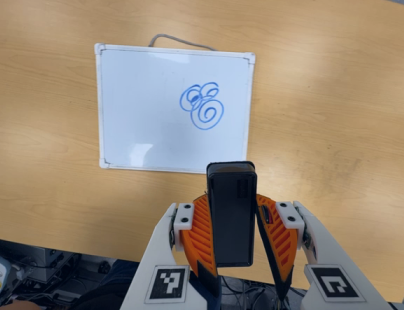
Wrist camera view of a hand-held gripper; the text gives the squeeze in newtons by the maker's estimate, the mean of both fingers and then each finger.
{"total": 6.2, "left": 5.8, "right": 6.6}